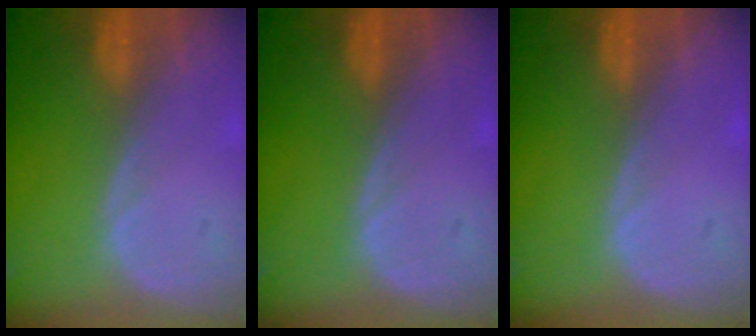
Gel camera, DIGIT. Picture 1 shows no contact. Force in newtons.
{"total": 0.0}
{"total": 0.0}